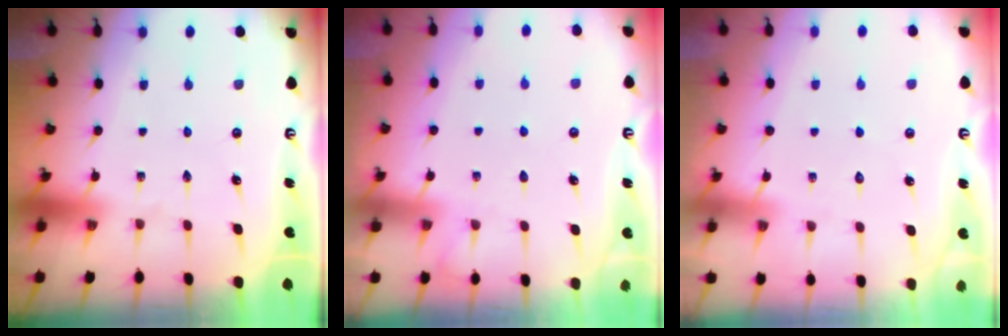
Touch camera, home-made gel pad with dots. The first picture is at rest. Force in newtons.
{"total": 5.9, "press": 5.8, "slide": 0.8}
{"total": 4.1, "press": 4.1, "slide": 0.4}